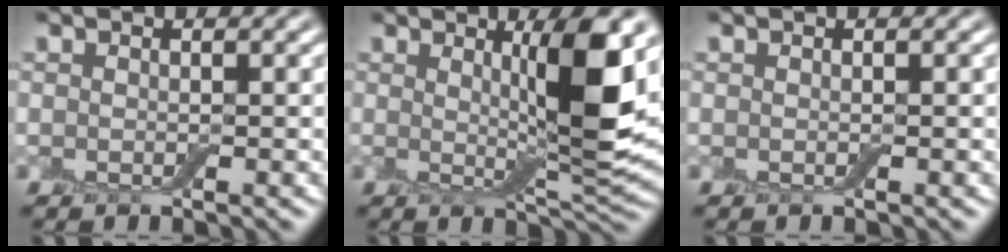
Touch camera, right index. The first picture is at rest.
{"total": 6.4, "force": [2.0, 0.7, 6.1], "torque": [-0.088, -0.008, 0.035]}
{"total": 0.0}